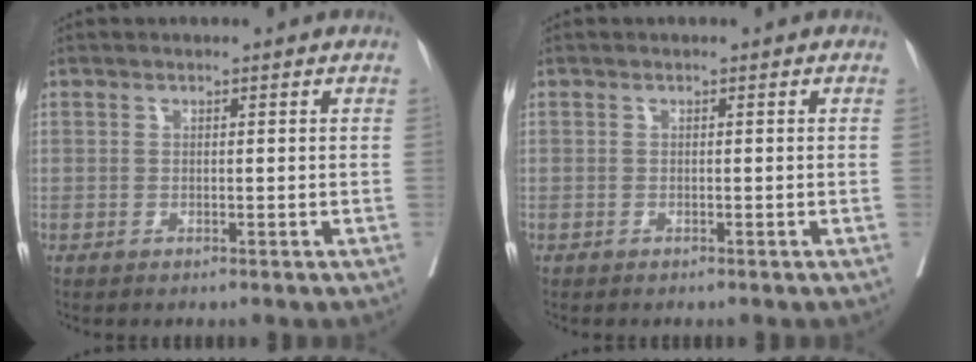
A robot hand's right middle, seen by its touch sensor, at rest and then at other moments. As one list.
[{"total": 0.0}]